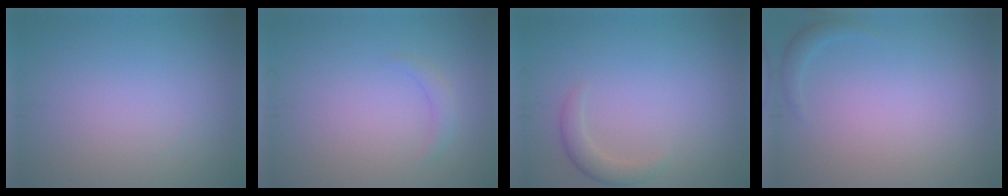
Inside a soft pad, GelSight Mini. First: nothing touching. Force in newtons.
{"total": 1.1, "press": 1.1, "slide": 0.1}
{"total": 1.8, "press": 1.8, "slide": 0.0}
{"total": 1.0, "press": 1.0, "slide": 0.1}